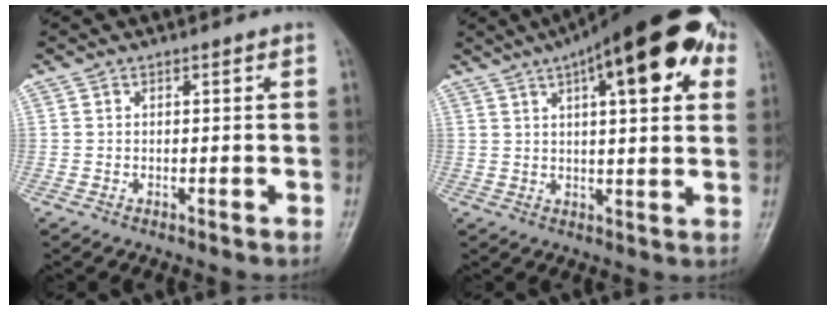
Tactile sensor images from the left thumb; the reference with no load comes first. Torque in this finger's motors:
{"motor_torque": [0.69, 0.69, 1.64, -1.13, 0.11]}